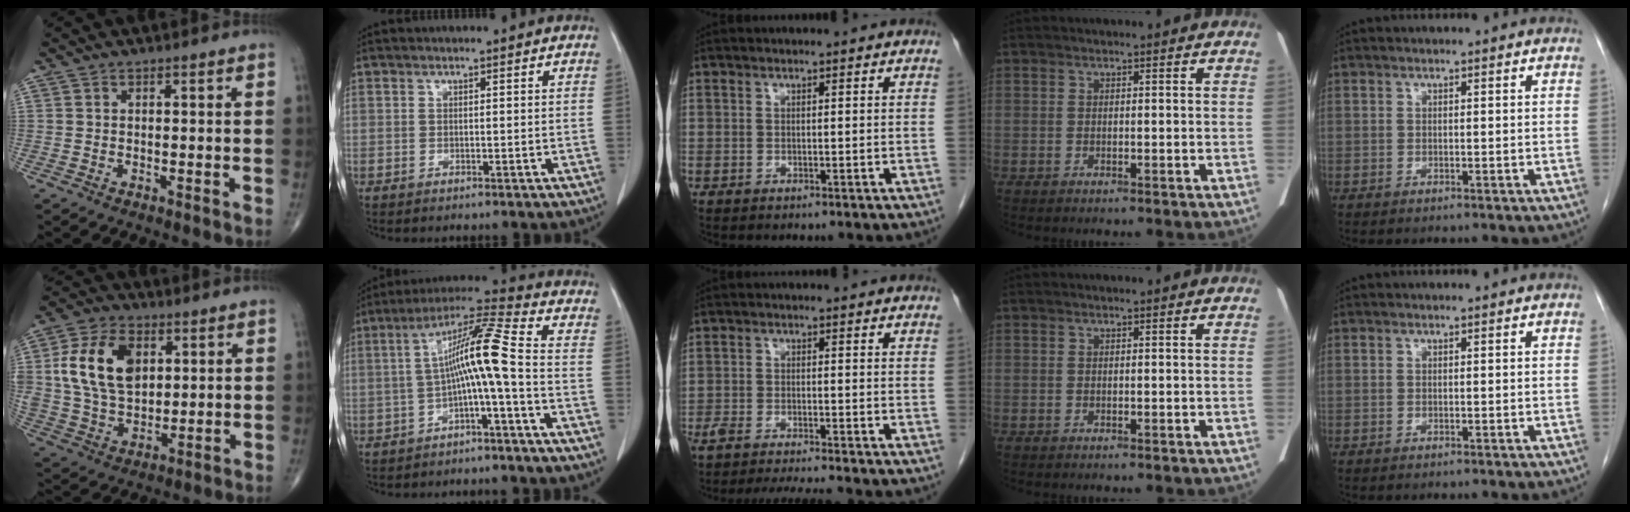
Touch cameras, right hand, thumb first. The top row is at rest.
{"thumb": {"total": 15.3, "force": [3.8, 10.0, 11.0], "torque": [-0.191, -0.003, 0.074]}, "index": {"total": 9.6, "force": [-1.6, -0.8, 9.4], "torque": [-0.161, 0.029, -0.033]}, "middle": {"total": 8.0, "force": [-7.4, -0.4, 3.2], "torque": [-0.043, -0.010, -0.117]}}